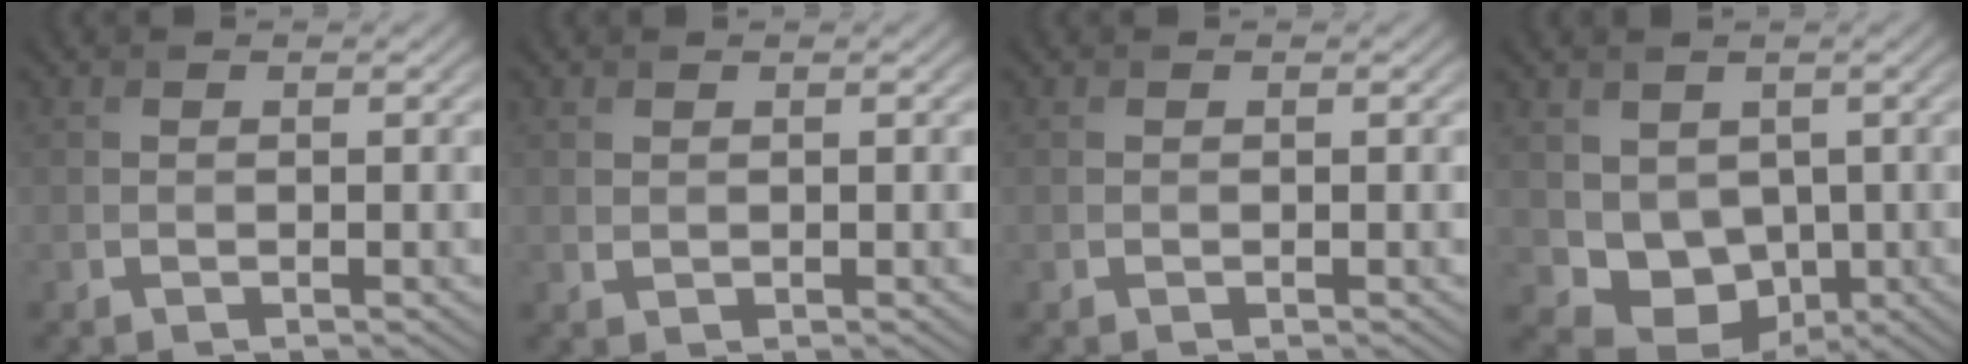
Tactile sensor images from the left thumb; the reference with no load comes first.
{"total": 0.5, "force": [0.4, 0.3, 0.2], "torque": [-0.007, -0.002, 0.011]}
{"total": 0.0}
{"total": 5.8, "force": [0.8, 4.8, 3.1], "torque": [-0.080, -0.022, 0.018]}